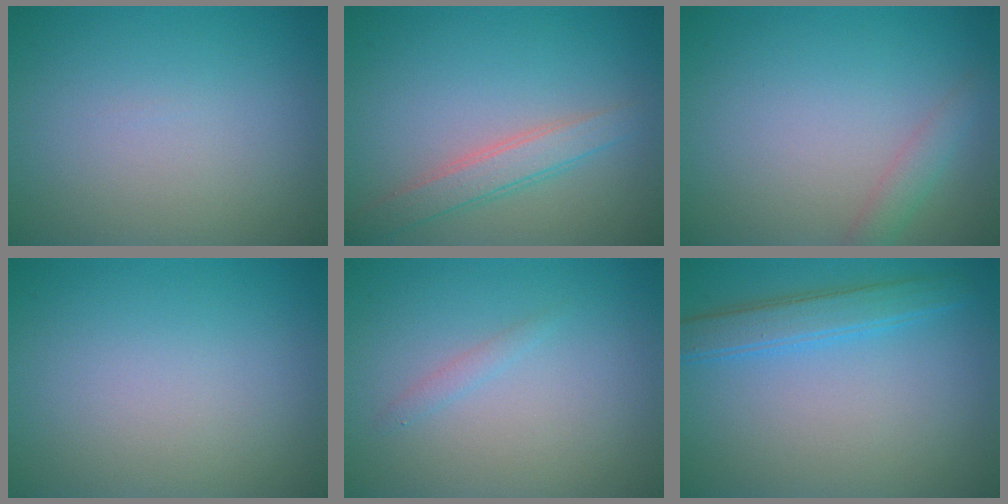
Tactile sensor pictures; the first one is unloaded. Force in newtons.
{"total": 2.8, "press": 2.8, "slide": 0.1}
{"total": 1.6, "press": 1.6, "slide": 0.0}
{"total": 0.0}
{"total": 0.8, "press": 0.8, "slide": 0.0}
{"total": 2.4, "press": 2.4, "slide": 0.2}